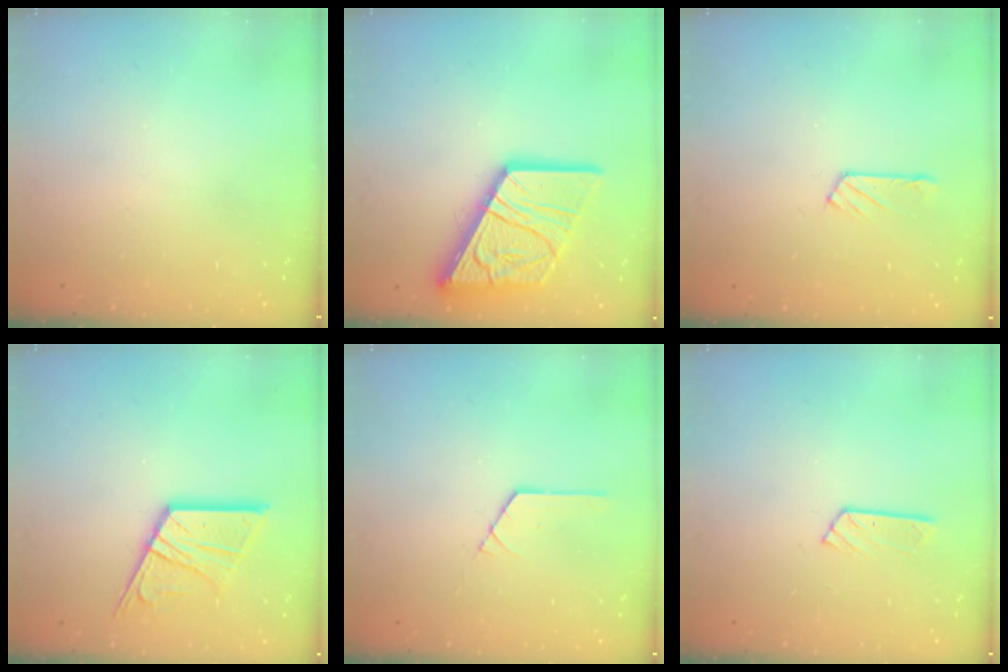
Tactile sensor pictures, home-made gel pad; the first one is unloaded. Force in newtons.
{"total": 21.2, "press": 21.1, "slide": 2.4}
{"total": 5.3, "press": 5.3, "slide": 0.6}
{"total": 15.5, "press": 15.4, "slide": 1.7}
{"total": 1.3, "press": 1.3, "slide": 0.1}
{"total": 3.3, "press": 3.3, "slide": 0.3}